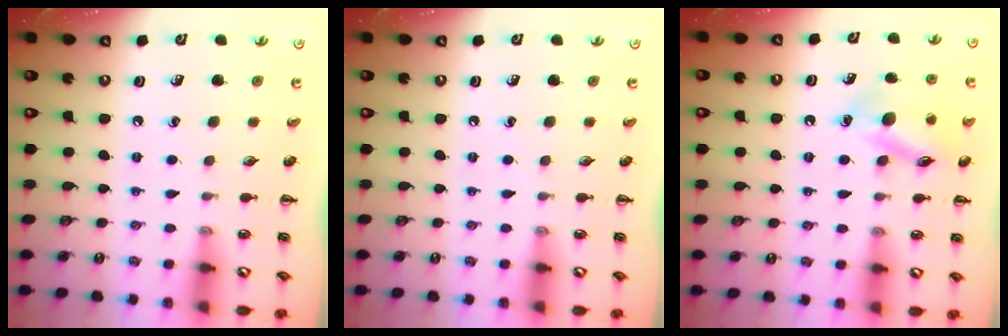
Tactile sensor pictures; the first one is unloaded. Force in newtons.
{"total": 0.0}
{"total": 13.1, "press": 13.1, "slide": 0.9}